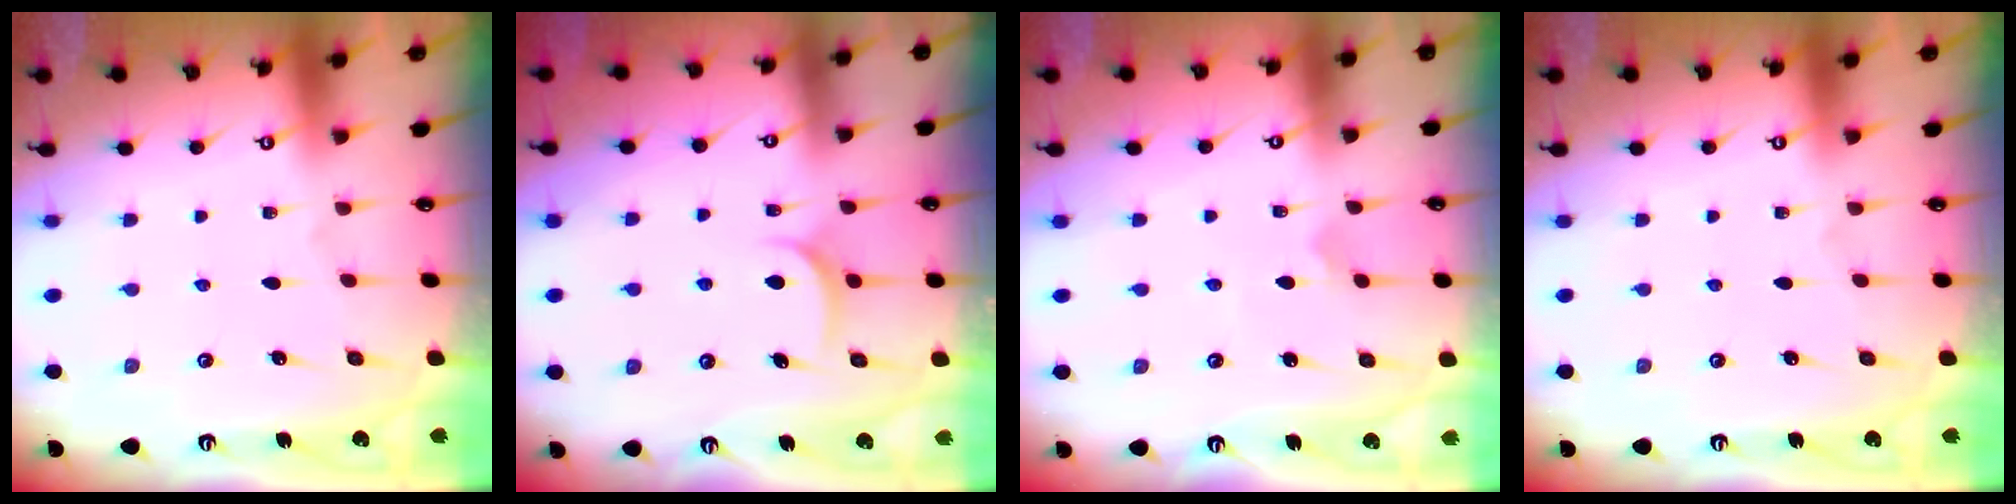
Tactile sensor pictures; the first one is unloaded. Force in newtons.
{"total": 5.5, "press": 5.5, "slide": 0.3}
{"total": 3.2, "press": 3.1, "slide": 0.6}
{"total": 0.0}